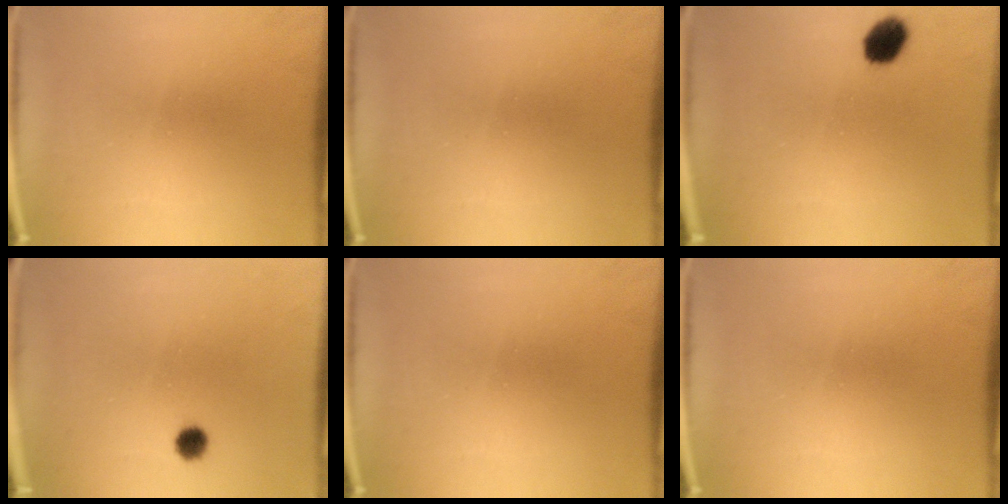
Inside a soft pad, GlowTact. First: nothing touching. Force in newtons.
{"total": 0.0}
{"total": 5.3}
{"total": 2.4}
{"total": 0.0}
{"total": 0.0}